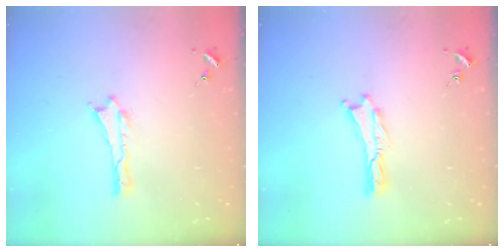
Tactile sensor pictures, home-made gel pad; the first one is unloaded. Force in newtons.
{"total": 0.0}